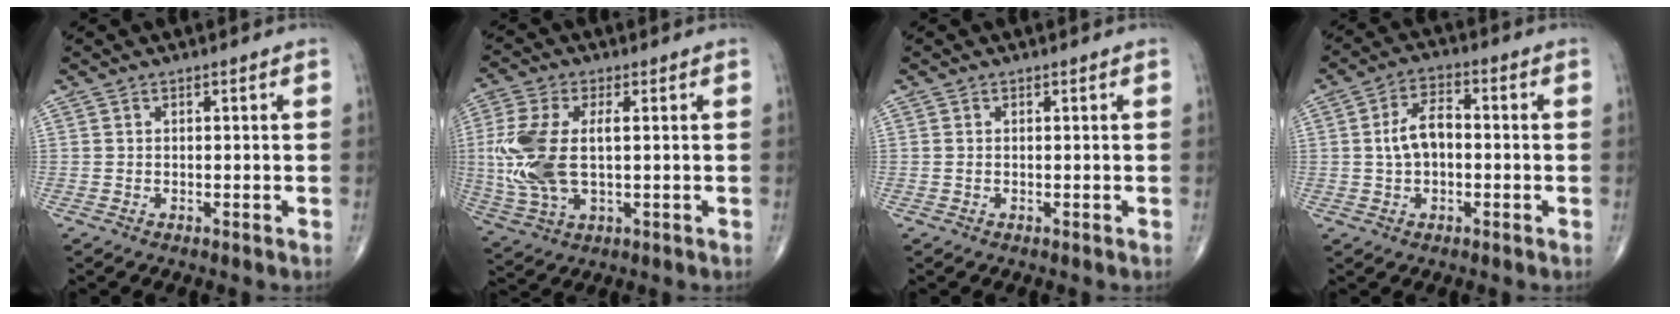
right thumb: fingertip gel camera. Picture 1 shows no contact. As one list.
[{"total": 13.4, "force": [0.6, 6.7, 11.5], "torque": [-0.274, -0.001, 0.017]}, {"total": 0.0}, {"total": 6.8, "force": [-0.2, 4.0, 5.5], "torque": [-0.097, 0.020, -0.010]}]